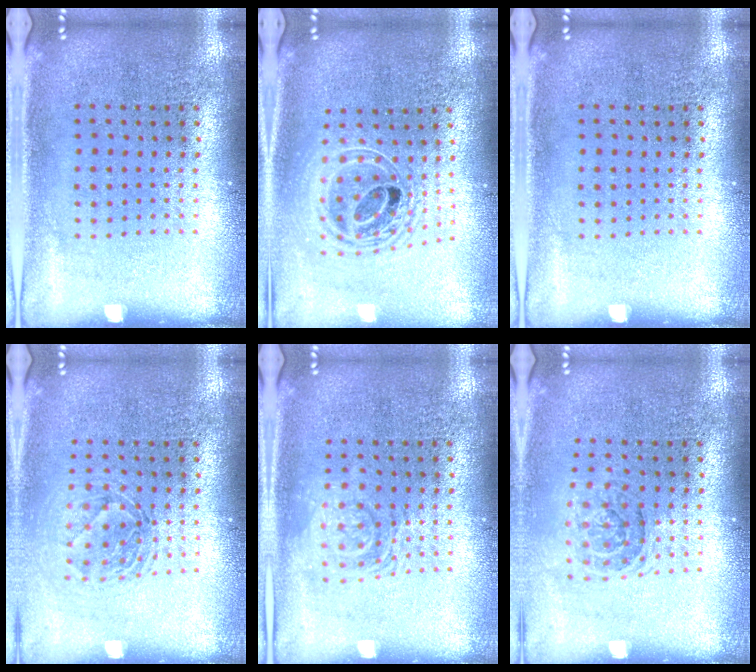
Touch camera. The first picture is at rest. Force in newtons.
{"total": 2.0, "press": 1.5, "slide": 1.3}
{"total": 0.0}
{"total": 1.3, "press": 1.2, "slide": 0.6}
{"total": 1.1, "press": 1.1, "slide": 0.2}
{"total": 1.2, "press": 1.0, "slide": 0.6}